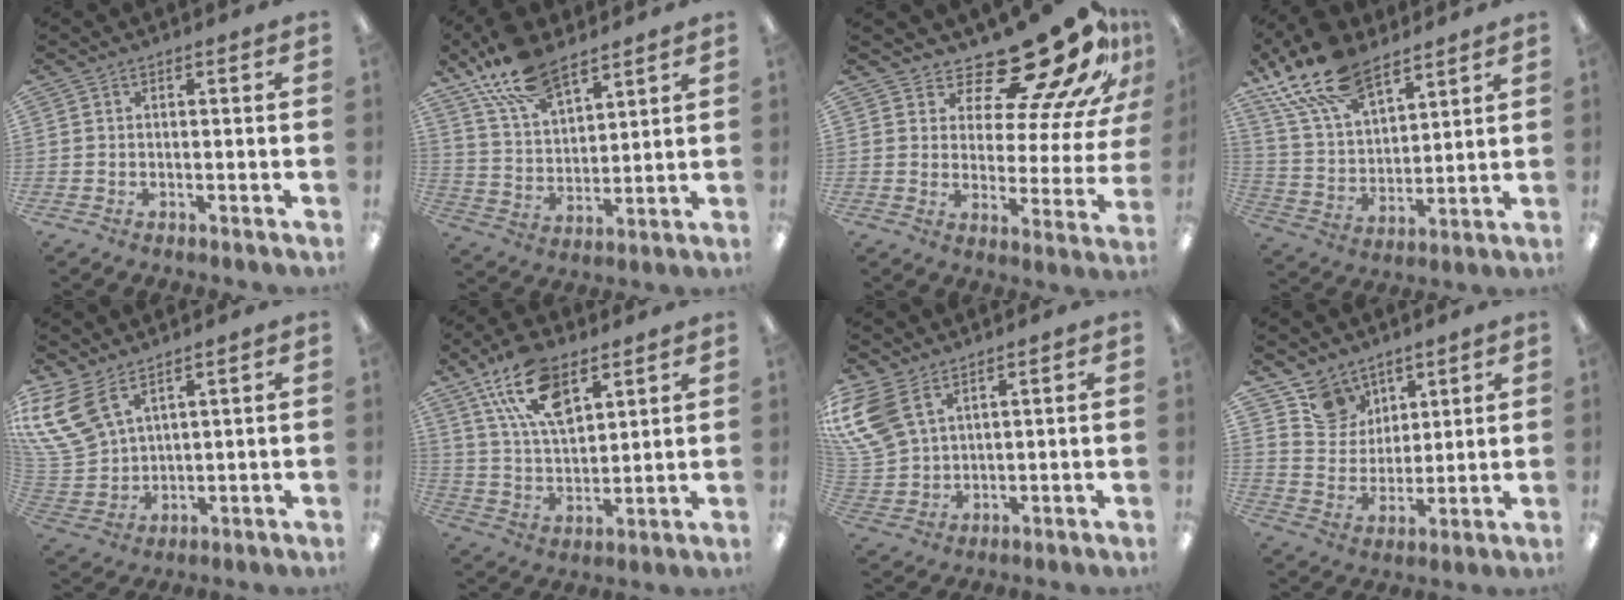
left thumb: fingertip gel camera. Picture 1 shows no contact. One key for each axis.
{"total": 14.6, "fx": 10.2, "fy": 6.7, "fz": 7.9, "tx": -0.153, "ty": -0.049, "tz": 0.189}
{"total": 20.4, "fx": 16.2, "fy": 5.8, "fz": 10.8, "tx": -0.146, "ty": -0.129, "tz": 0.262}
{"total": 18.7, "fx": 12.4, "fy": 9.3, "fz": 10.4, "tx": -0.226, "ty": -0.056, "tz": 0.225}
{"total": 12.8, "fx": 7.8, "fy": 7.3, "fz": 7.1, "tx": -0.180, "ty": -0.028, "tz": 0.152}
{"total": 15.6, "fx": 8.7, "fy": 8.1, "fz": 10.1, "tx": -0.185, "ty": -0.025, "tz": 0.161}
{"total": 10.4, "fx": 5.8, "fy": 6.2, "fz": 5.9, "tx": -0.145, "ty": -0.015, "tz": 0.114}
{"total": 10.0, "fx": 7.2, "fy": 7.0, "fz": 0.9, "tx": -0.023, "ty": -0.051, "tz": 0.141}